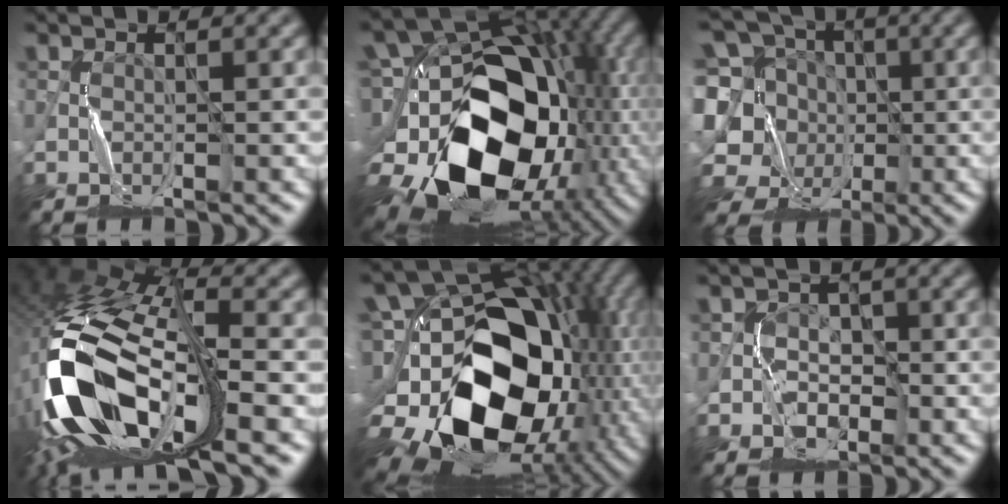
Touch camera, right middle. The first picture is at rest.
{"total": 17.4, "force": [-4.3, 12.4, 11.4], "torque": [-0.190, -0.001, -0.081]}
{"total": 11.5, "force": [-0.8, 10.4, 5.0], "torque": [-0.142, 0.028, -0.041]}
{"total": 17.2, "force": [-6.5, 8.0, 13.8], "torque": [-0.305, -0.015, -0.119]}
{"total": 18.1, "force": [-3.5, 12.6, 12.4], "torque": [-0.223, 0.001, -0.067]}
{"total": 2.5, "force": [-0.7, 2.3, 0.9], "torque": [-0.001, 0.001, -0.013]}